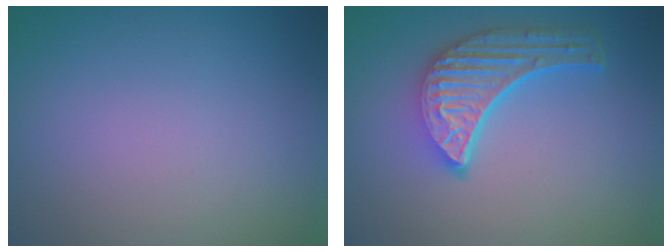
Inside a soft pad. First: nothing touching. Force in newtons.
{"total": 5.7, "press": 4.3, "slide": 3.7}